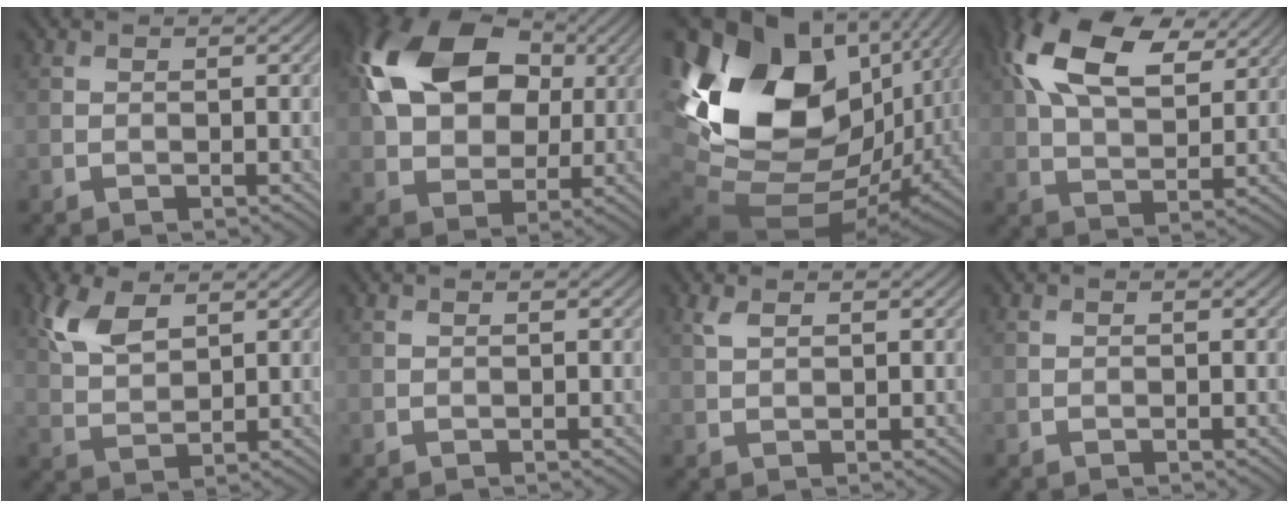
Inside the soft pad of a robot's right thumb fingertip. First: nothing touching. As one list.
[{"total": 16.3, "force": [4.4, 11.4, 10.8], "torque": [-0.221, 0.025, 0.073]}, {"total": 20.9, "force": [3.4, 14.6, 14.5], "torque": [-0.302, -0.014, 0.098]}, {"total": 15.2, "force": [6.7, 8.1, 11.0], "torque": [-0.238, 0.020, 0.114]}, {"total": 6.0, "force": [3.1, 3.0, 4.1], "torque": [-0.104, 0.003, 0.064]}, {"total": 0.0}, {"total": 1.7, "force": [1.1, 0.7, 1.2], "torque": [-0.031, 0.004, 0.024]}, {"total": 0.0}]